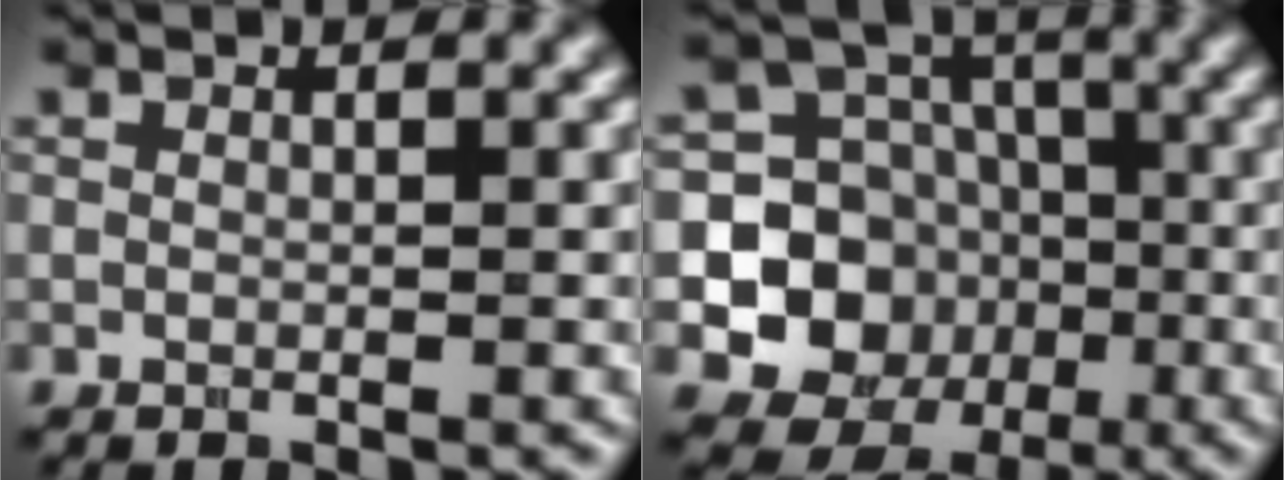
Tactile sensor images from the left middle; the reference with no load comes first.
{"total": 8.9, "force": [-1.9, 8.0, 3.3], "torque": [-0.053, -0.014, -0.056]}